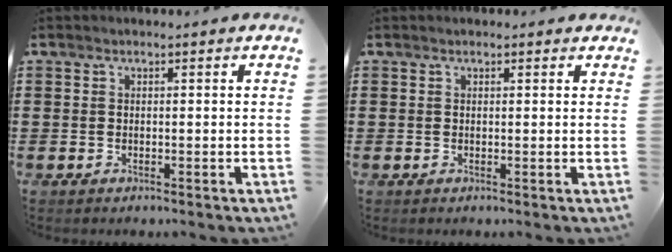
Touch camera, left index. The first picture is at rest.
{"total": 0.7, "force": [0.3, 0.6, 0.1], "torque": [0.004, 0.000, 0.005]}